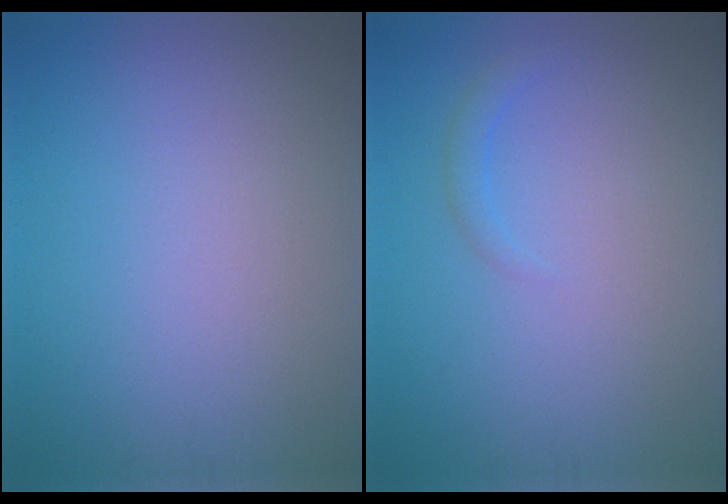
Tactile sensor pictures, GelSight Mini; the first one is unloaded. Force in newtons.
{"total": 1.0, "press": 1.0, "slide": 0.1}